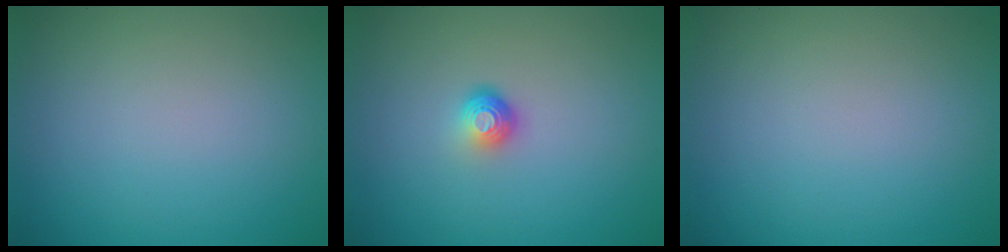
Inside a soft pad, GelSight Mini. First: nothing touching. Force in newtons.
{"total": 1.7, "press": 1.2, "slide": 1.3}
{"total": 0.0}